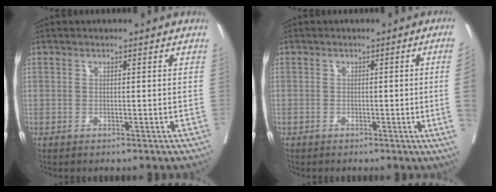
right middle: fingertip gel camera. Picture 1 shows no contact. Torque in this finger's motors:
{"motor_torque": [0.11, -0.26, -0.76, -0.21]}